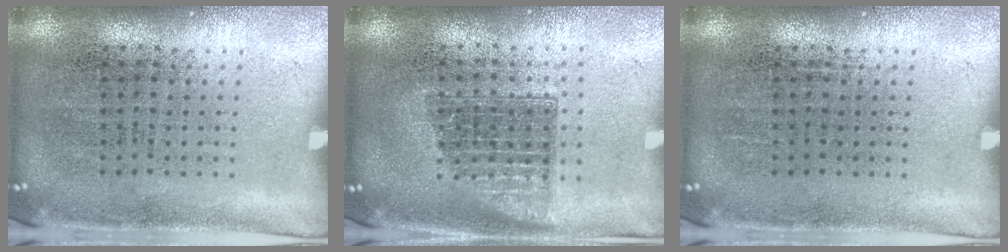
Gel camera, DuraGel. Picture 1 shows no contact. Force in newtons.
{"total": 1.4, "press": 1.1, "slide": 0.8}
{"total": 0.0}